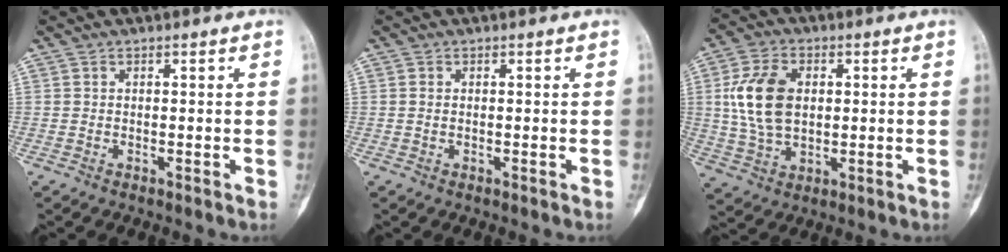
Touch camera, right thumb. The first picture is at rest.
{"total": 0.5, "force": [0.0, 0.3, 0.4], "torque": [-0.010, 0.000, 0.001]}
{"total": 12.1, "force": [1.7, 7.8, 9.0], "torque": [-0.170, 0.004, 0.036]}